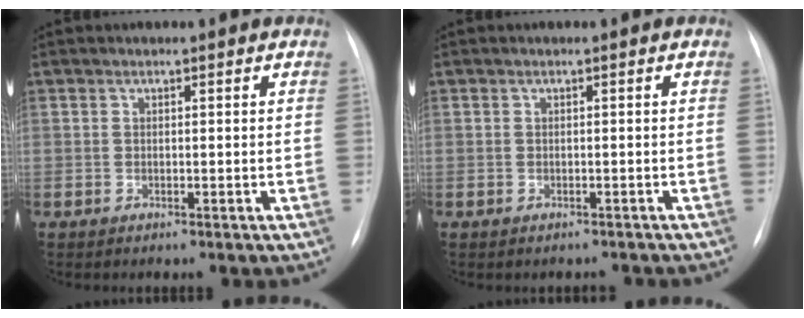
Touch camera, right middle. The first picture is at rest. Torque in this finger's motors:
{"motor_torque": [-0.02, -0.02, -0.03, -0.01]}